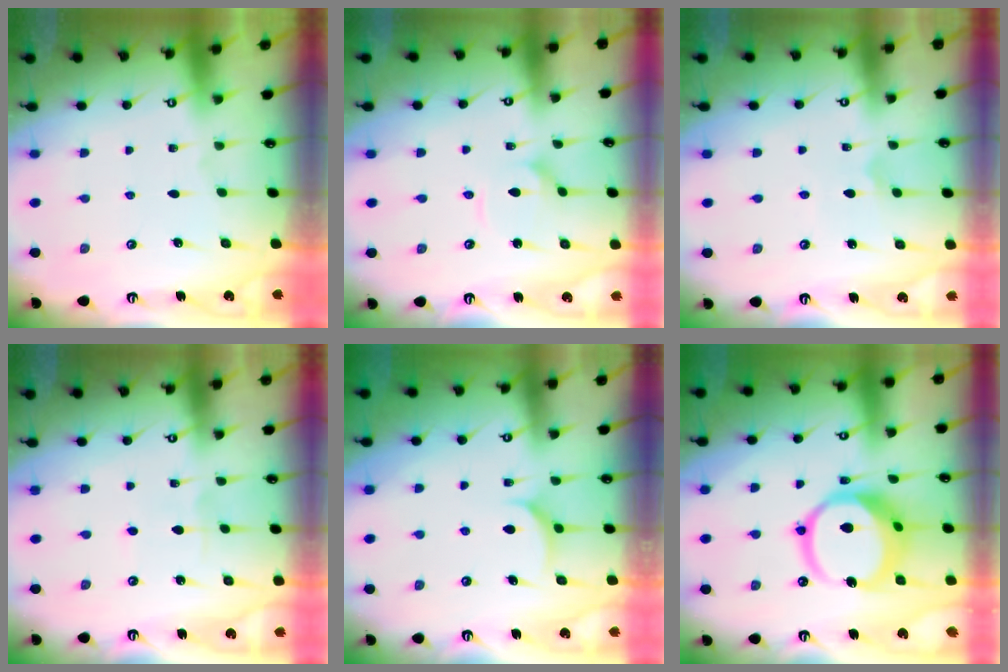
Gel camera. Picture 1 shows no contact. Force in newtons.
{"total": 3.2, "press": 3.2, "slide": 0.3}
{"total": 2.9, "press": 2.9, "slide": 0.4}
{"total": 2.5, "press": 2.5, "slide": 0.4}
{"total": 4.9, "press": 4.9, "slide": 0.5}
{"total": 15.2, "press": 15.1, "slide": 1.8}